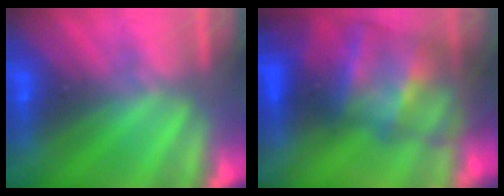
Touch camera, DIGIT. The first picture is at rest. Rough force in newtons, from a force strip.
{"total": 7.7}